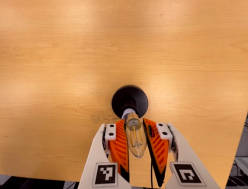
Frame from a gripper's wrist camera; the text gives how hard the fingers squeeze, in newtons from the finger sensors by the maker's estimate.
{"total": 21.5, "left": 23.0, "right": 19.9}